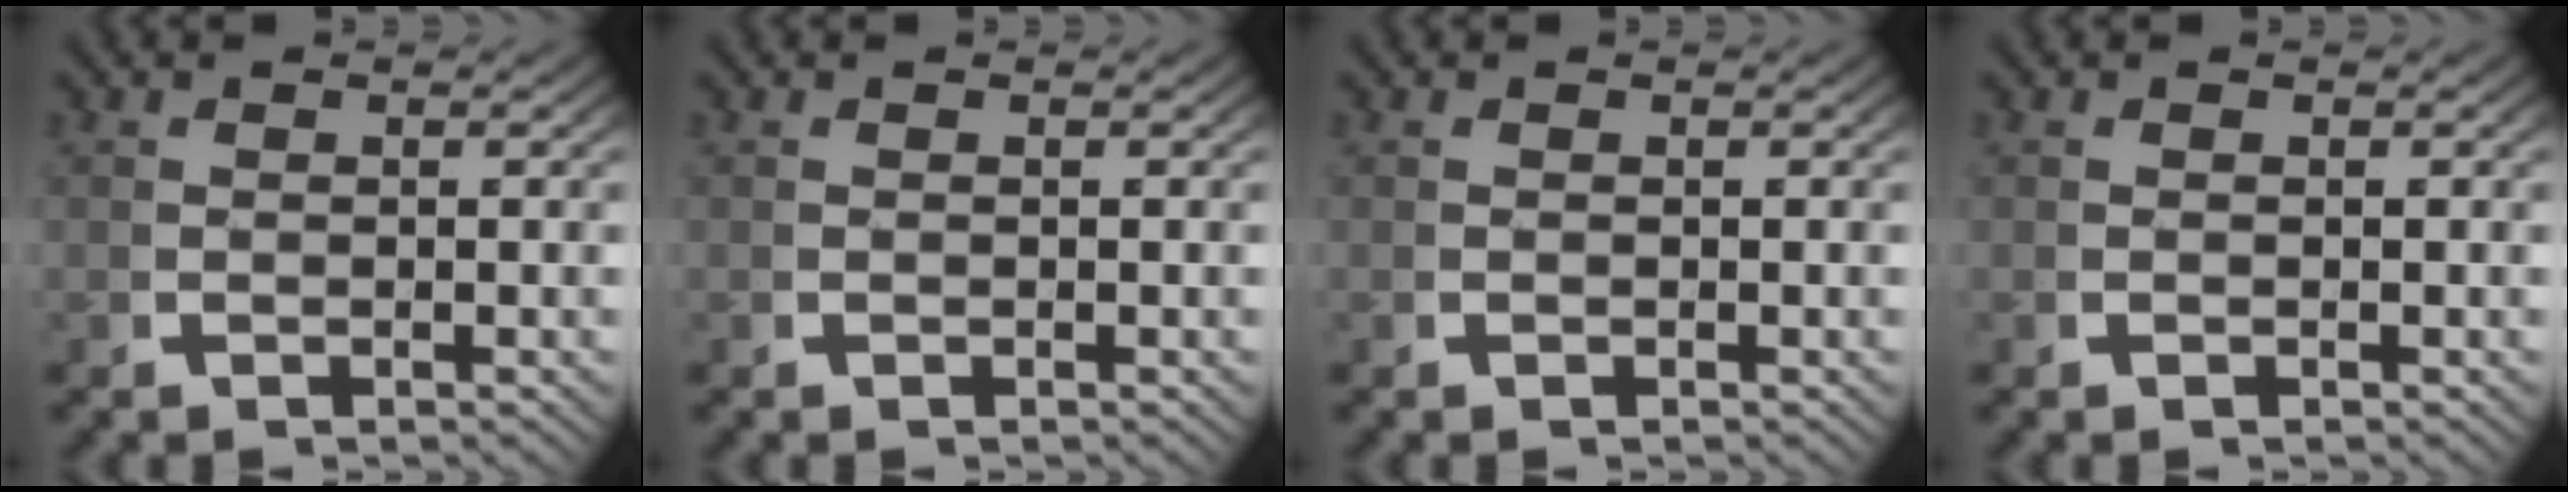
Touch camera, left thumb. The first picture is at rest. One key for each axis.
{"total": 0.0}
{"total": 0.0}
{"total": 0.0}